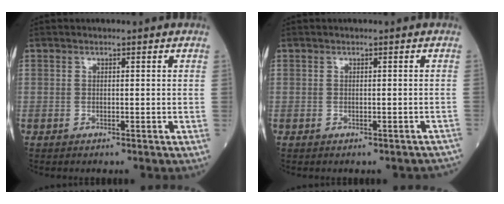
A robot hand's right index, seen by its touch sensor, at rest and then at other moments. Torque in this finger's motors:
{"motor_torque": [-0.22, 0.04, -0.30, -0.12]}